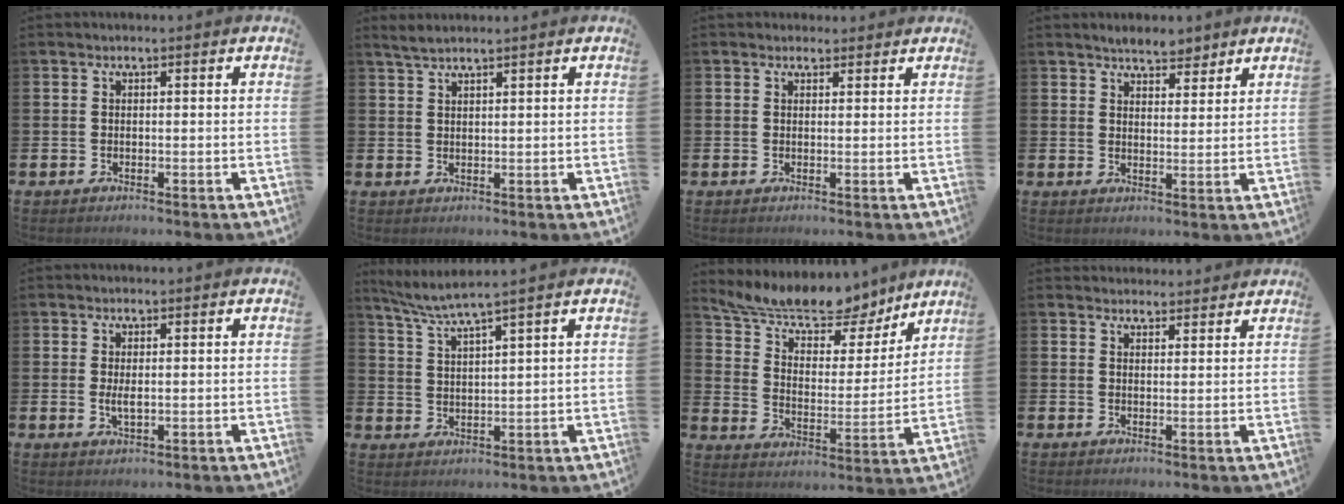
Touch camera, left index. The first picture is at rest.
{"total": 2.0, "force": [1.9, 0.1, 0.7], "torque": [-0.025, 0.006, 0.037]}
{"total": 1.4, "force": [1.2, 0.7, 0.0], "torque": [0.007, 0.001, 0.020]}
{"total": 4.3, "force": [4.0, 1.3, 0.4], "torque": [-0.009, -0.014, 0.074]}
{"total": 1.9, "force": [0.2, 0.6, 1.8], "torque": [-0.025, -0.004, 0.001]}
{"total": 4.7, "force": [4.2, -0.8, 1.9], "torque": [-0.058, -0.020, 0.072]}
{"total": 10.7, "force": [9.9, 3.1, 2.7], "torque": [-0.093, -0.068, 0.170]}
{"total": 2.6, "force": [2.5, 0.6, -0.2], "torque": [0.007, -0.014, 0.044]}